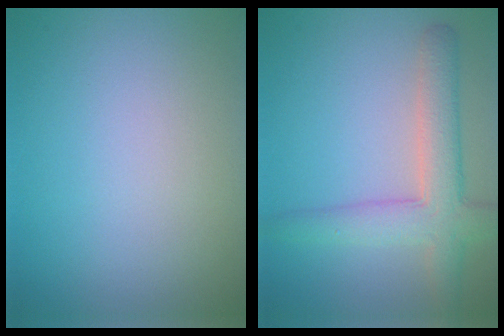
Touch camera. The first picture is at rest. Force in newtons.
{"total": 5.0, "press": 4.9, "slide": 0.3}